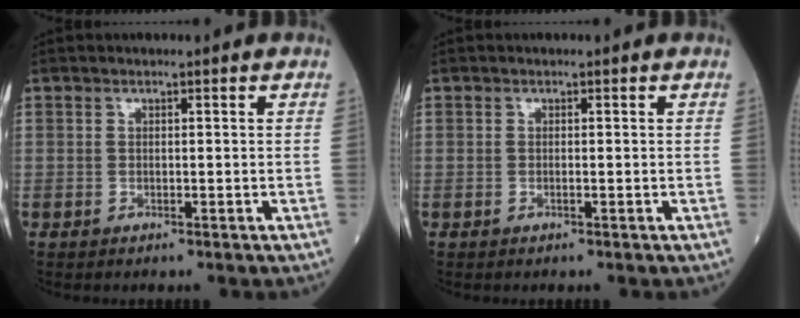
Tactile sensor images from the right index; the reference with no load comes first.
{"total": 0.0}